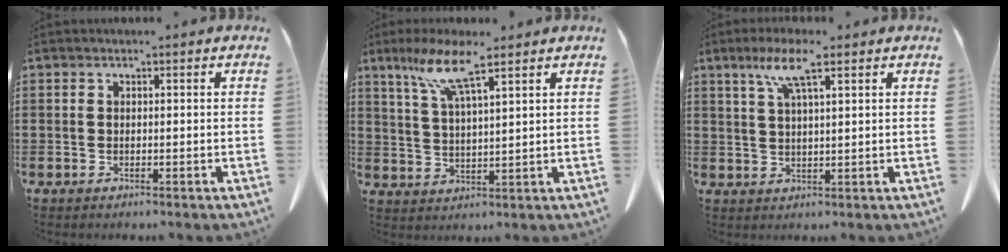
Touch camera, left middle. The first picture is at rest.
{"total": 7.7, "force": [5.1, 0.5, 5.7], "torque": [-0.125, -0.006, 0.089]}
{"total": 6.0, "force": [3.5, 0.7, 4.8], "torque": [-0.102, 0.006, 0.059]}